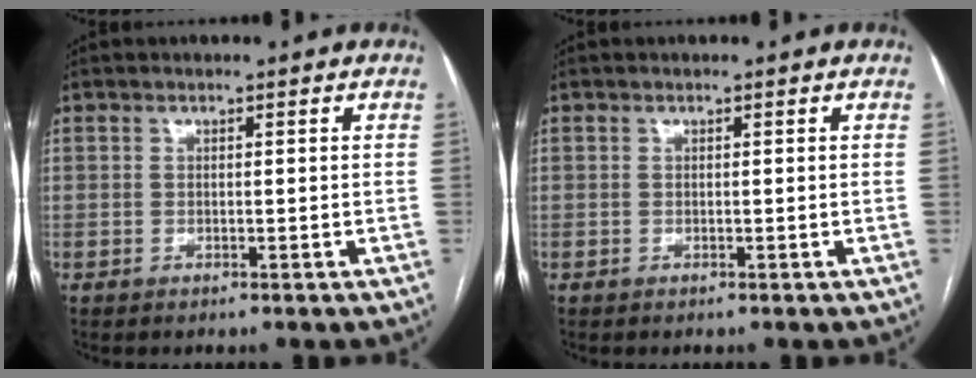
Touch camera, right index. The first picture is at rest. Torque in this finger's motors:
{"motor_torque": [0.02, 0.02, 0.00, 0.00]}